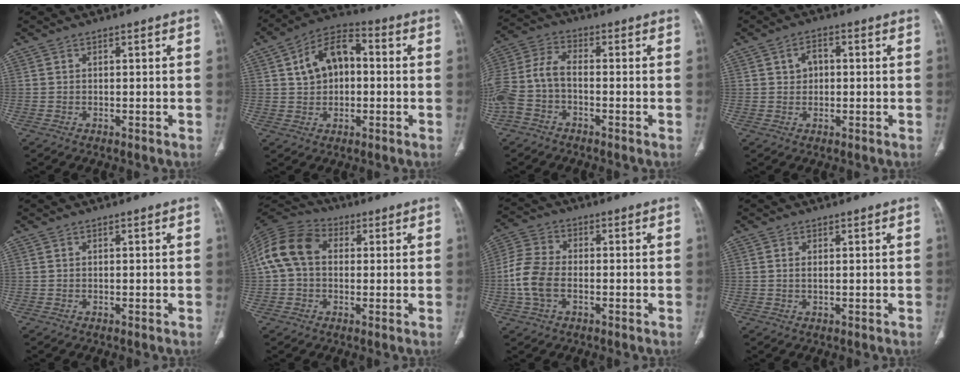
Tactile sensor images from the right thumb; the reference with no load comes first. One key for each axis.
{"total": 11.1, "fx": 1.6, "fy": 7.3, "fz": 8.3, "tx": -0.125, "ty": 0.027, "tz": 0.018}
{"total": 10.9, "fx": -3.1, "fy": 6.2, "fz": 8.4, "tx": -0.195, "ty": 0.031, "tz": -0.066}
{"total": 3.5, "fx": 0.6, "fy": 2.5, "fz": 2.3, "tx": -0.031, "ty": 0.009, "tz": 0.008}
{"total": 0.0}
{"total": 12.0, "fx": 1.6, "fy": 8.8, "fz": 8.0, "tx": -0.158, "ty": 0.034, "tz": 0.019}
{"total": 8.9, "fx": -1.8, "fy": 5.5, "fz": 6.8, "tx": -0.155, "ty": 0.016, "tz": -0.040}
{"total": 1.0, "fx": 0.2, "fy": 0.4, "fz": 0.9, "tx": -0.022, "ty": -0.001, "tz": 0.006}